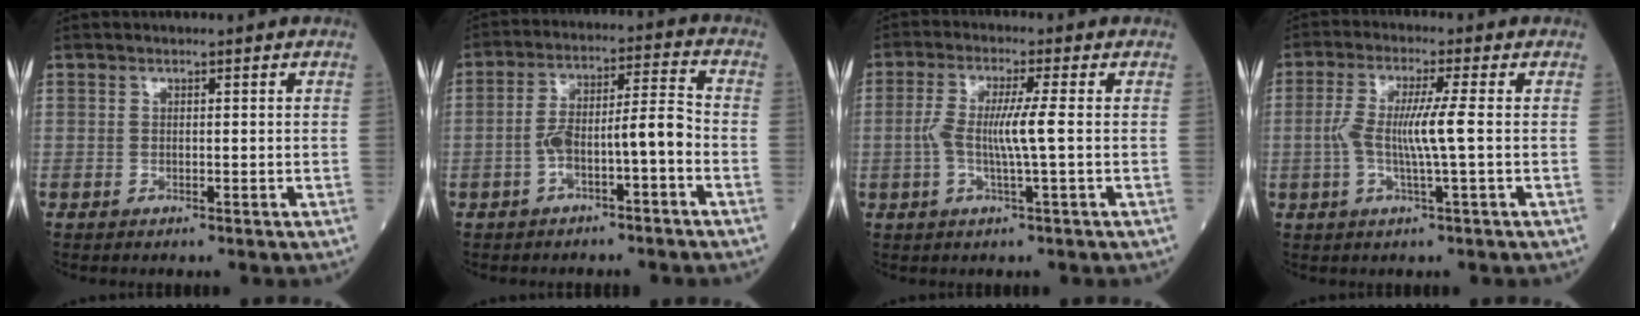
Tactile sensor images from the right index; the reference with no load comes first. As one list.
[{"total": 8.1, "force": [-2.8, 1.5, 7.5], "torque": [-0.137, 0.034, -0.046]}, {"total": 6.1, "force": [-0.4, -0.1, 6.1], "torque": [-0.128, 0.004, -0.011]}, {"total": 6.7, "force": [-0.5, -0.2, 6.7], "torque": [-0.141, 0.004, -0.011]}]